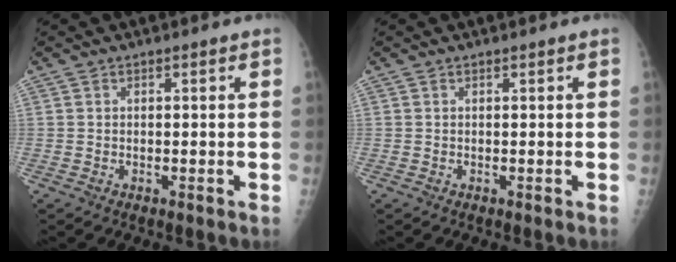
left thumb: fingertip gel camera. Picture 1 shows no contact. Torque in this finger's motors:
{"motor_torque": [0.00, 0.00, 0.00, 0.00, 0.00]}